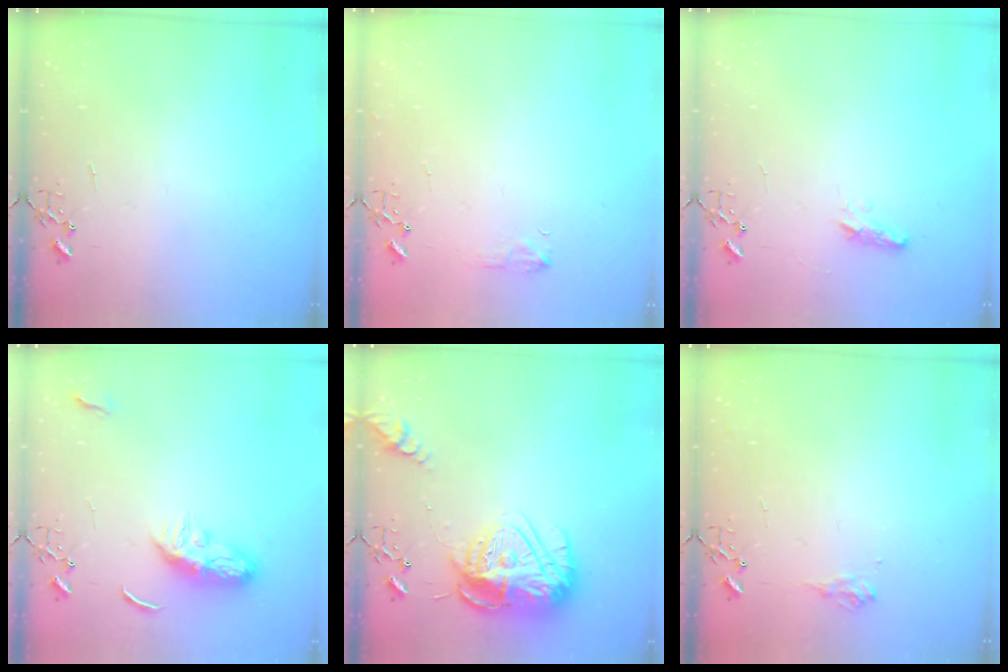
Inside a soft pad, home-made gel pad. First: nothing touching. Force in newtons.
{"total": 6.4, "press": 6.3, "slide": 0.9}
{"total": 6.5, "press": 6.4, "slide": 0.7}
{"total": 8.7, "press": 8.7, "slide": 0.4}
{"total": 18.0, "press": 17.9, "slide": 1.8}
{"total": 8.0, "press": 8.0, "slide": 1.0}